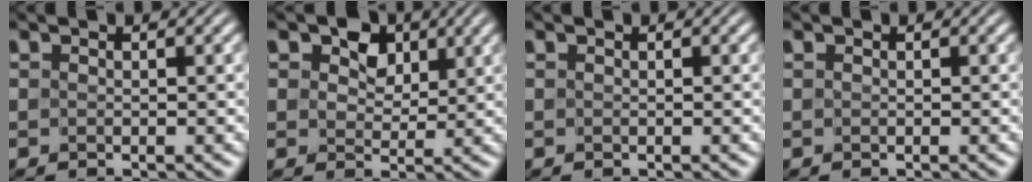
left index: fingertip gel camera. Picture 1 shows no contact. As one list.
[{"total": 4.0, "force": [2.1, 2.7, 2.1], "torque": [-0.037, 0.001, 0.023]}, {"total": 0.0}, {"total": 0.0}]